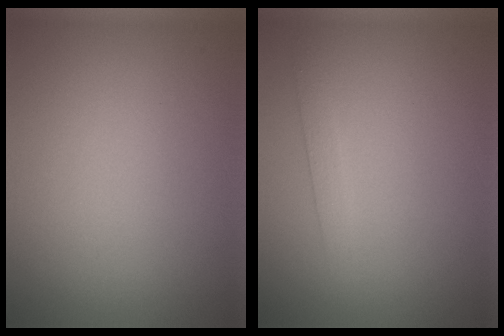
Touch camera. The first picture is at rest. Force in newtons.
{"total": 1.6, "press": 1.6, "slide": 0.1}